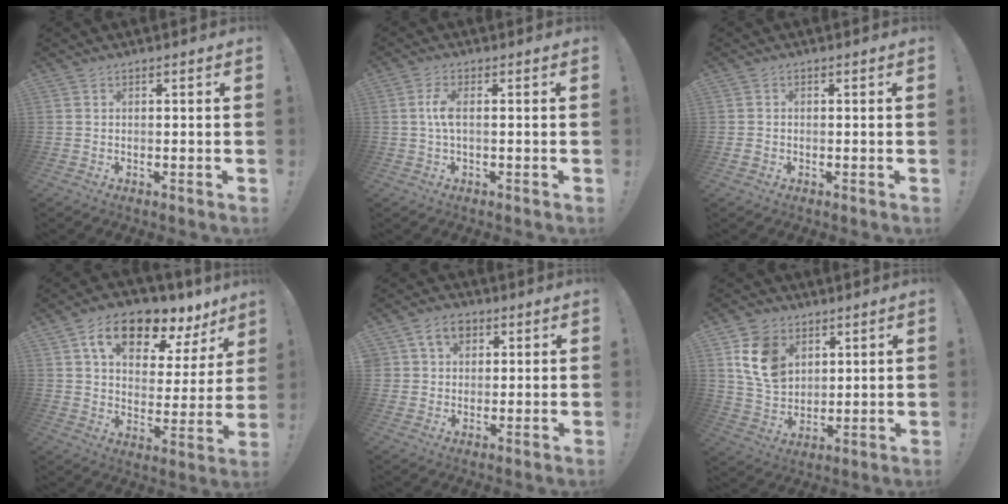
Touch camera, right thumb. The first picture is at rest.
{"total": 4.5, "force": [0.1, 1.6, 4.2], "torque": [-0.085, 0.005, 0.000]}
{"total": 1.1, "force": [-0.4, 0.8, 0.5], "torque": [-0.012, 0.003, -0.007]}
{"total": 14.9, "force": [9.2, 7.5, 9.1], "torque": [-0.149, -0.051, 0.158]}
{"total": 7.6, "force": [3.7, 5.8, 3.2], "torque": [-0.054, -0.006, 0.074]}
{"total": 13.8, "force": [5.7, 10.5, 6.9], "torque": [-0.119, -0.016, 0.117]}